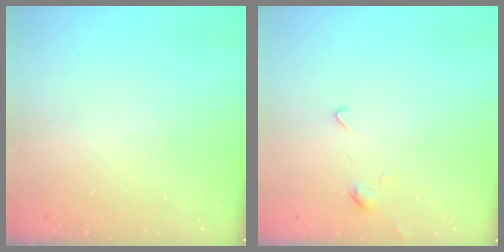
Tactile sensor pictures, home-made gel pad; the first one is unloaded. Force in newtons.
{"total": 3.2, "press": 3.2, "slide": 0.7}